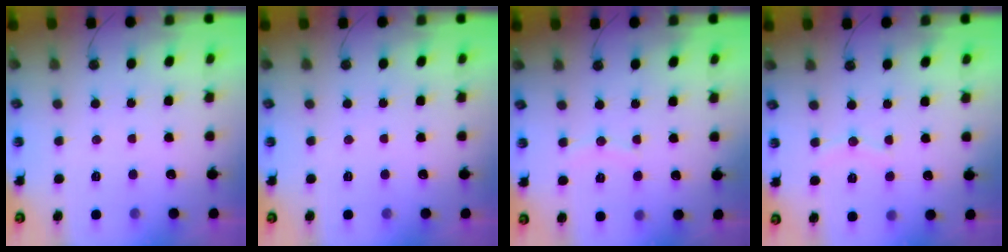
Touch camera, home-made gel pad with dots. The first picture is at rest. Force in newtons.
{"total": 0.0}
{"total": 5.2, "press": 5.2, "slide": 0.6}
{"total": 7.0, "press": 7.0, "slide": 0.4}